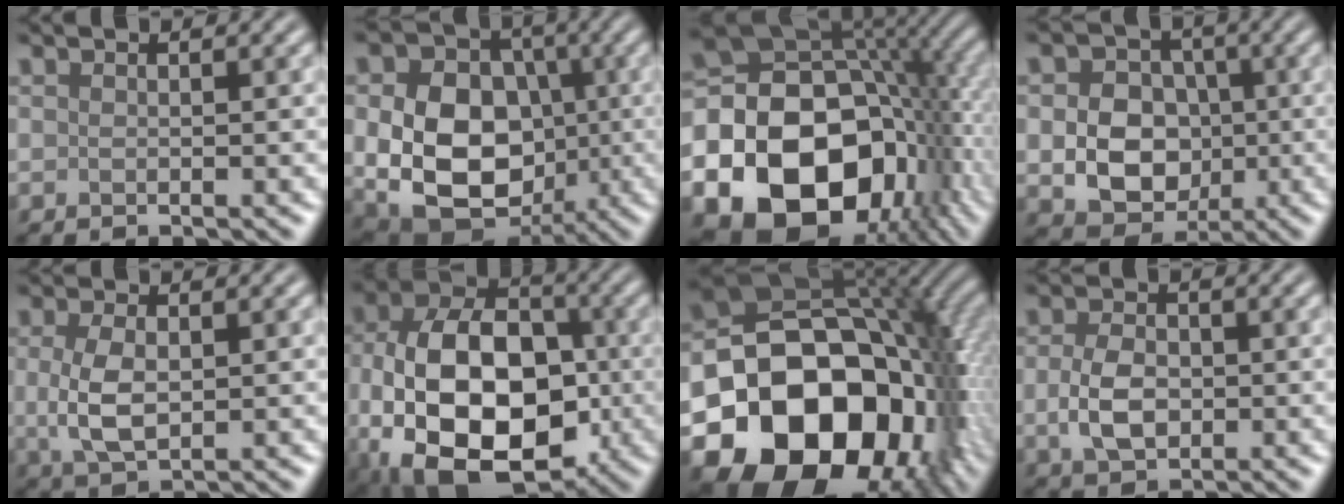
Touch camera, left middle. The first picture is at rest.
{"total": 12.2, "force": [-1.1, 9.3, 7.9], "torque": [-0.126, -0.018, -0.020]}
{"total": 22.6, "force": [-6.7, 17.2, 13.1], "torque": [-0.257, -0.043, -0.116]}
{"total": 7.9, "force": [-0.8, 6.6, 4.3], "torque": [-0.053, -0.006, -0.022]}
{"total": 4.0, "force": [0.1, 2.3, 3.3], "torque": [-0.078, 0.001, 0.005]}
{"total": 15.3, "force": [-2.9, 10.0, 11.2], "torque": [-0.197, -0.018, -0.050]}
{"total": 22.1, "force": [-7.5, 16.5, 12.6], "torque": [-0.194, -0.038, -0.132]}
{"total": 3.8, "force": [-0.4, 2.6, 2.8], "torque": [-0.060, -0.002, -0.009]}